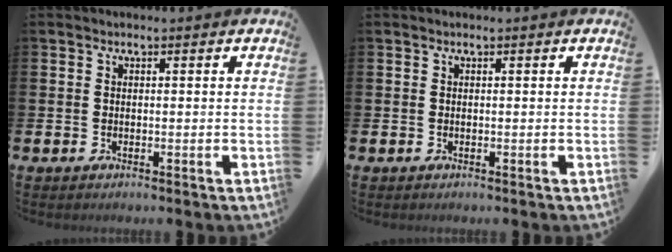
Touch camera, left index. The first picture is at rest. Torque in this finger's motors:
{"motor_torque": [-0.02, 0.17, 0.02, 0.01]}